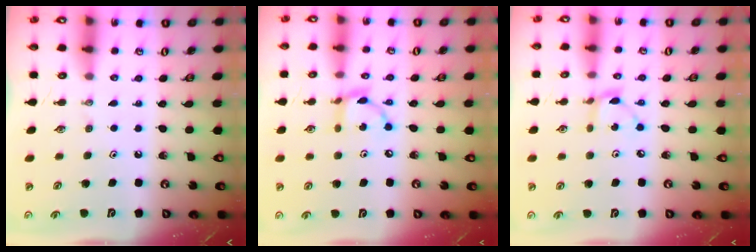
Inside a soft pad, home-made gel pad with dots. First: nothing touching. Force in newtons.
{"total": 7.9, "press": 7.9, "slide": 0.2}
{"total": 3.4, "press": 3.4, "slide": 0.1}